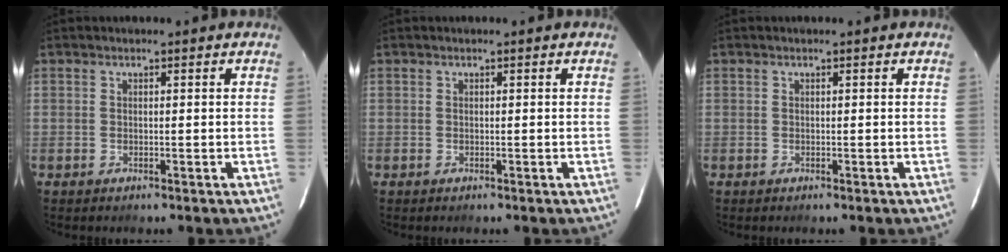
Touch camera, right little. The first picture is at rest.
{"total": 0.0}
{"total": 0.0}